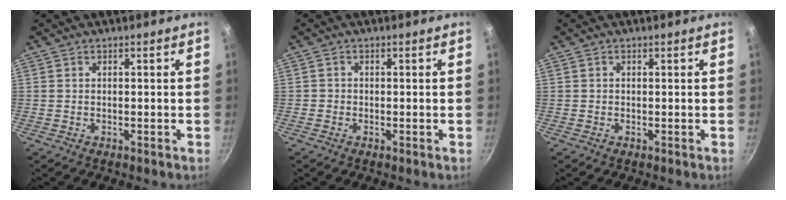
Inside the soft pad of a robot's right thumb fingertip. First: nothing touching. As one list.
[{"total": 0.7, "force": [-0.4, 0.6, 0.0], "torque": [0.001, 0.001, -0.011]}, {"total": 0.0}]